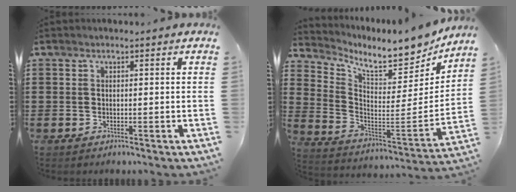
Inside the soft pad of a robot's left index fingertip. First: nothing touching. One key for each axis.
{"total": 8.7, "fx": 7.8, "fy": 1.5, "fz": 3.5, "tx": -0.084, "ty": -0.074, "tz": 0.128}